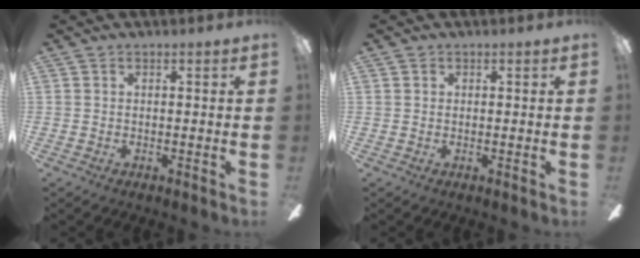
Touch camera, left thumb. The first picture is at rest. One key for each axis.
{"total": 0.6, "fx": 0.1, "fy": 0.6, "fz": 0.2, "tx": -0.002, "ty": 0.003, "tz": 0.002}